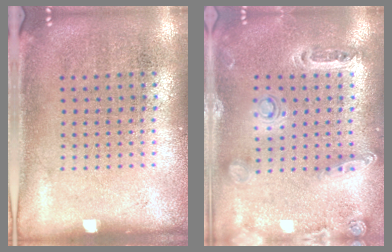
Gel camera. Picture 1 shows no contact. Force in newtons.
{"total": 1.4, "press": 1.3, "slide": 0.4}